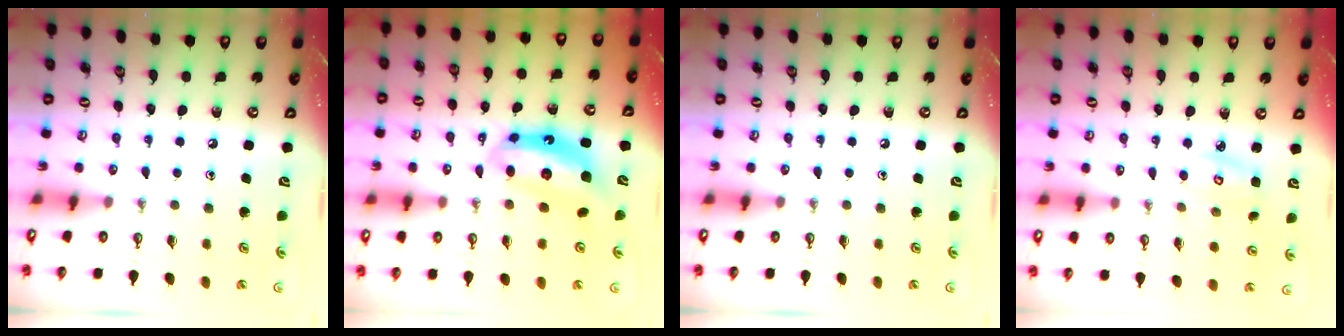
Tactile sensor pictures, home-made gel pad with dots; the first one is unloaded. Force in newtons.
{"total": 10.4, "press": 10.4, "slide": 0.9}
{"total": 0.0}
{"total": 4.9, "press": 4.8, "slide": 0.6}